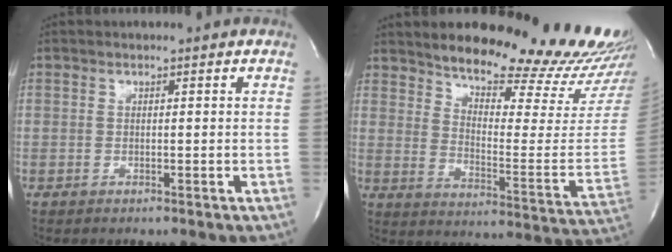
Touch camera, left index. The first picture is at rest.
{"total": 26.1, "force": [23.8, 3.0, 10.3], "torque": [-0.150, -0.122, 0.293]}